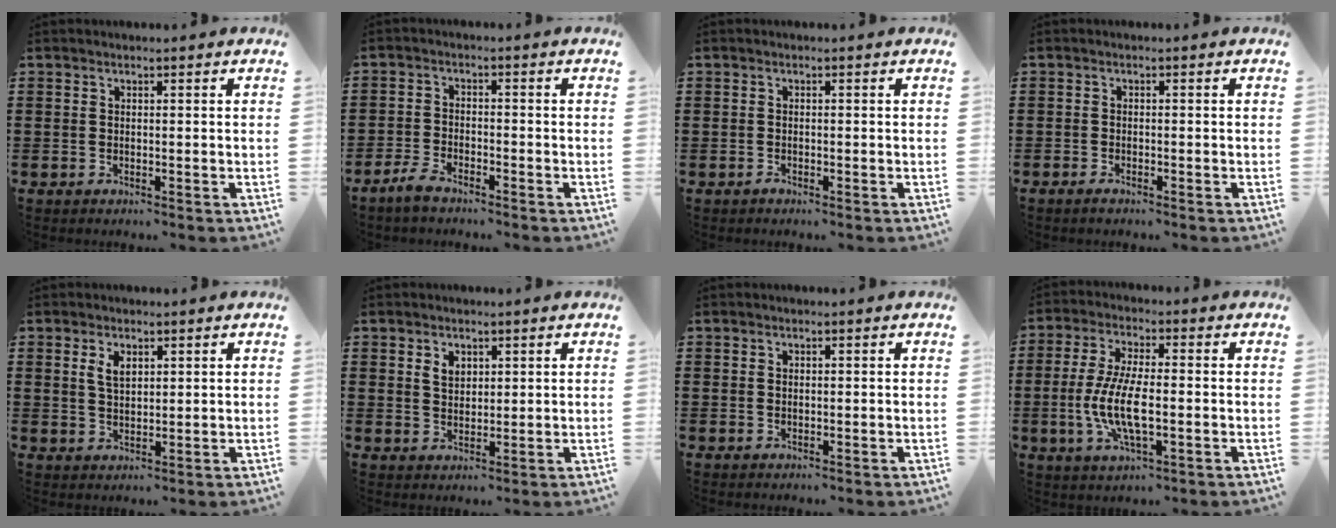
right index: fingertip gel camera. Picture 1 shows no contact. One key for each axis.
{"total": 2.8, "fx": -2.5, "fy": 0.7, "fz": 0.9, "tx": -0.034, "ty": 0.004, "tz": -0.056}
{"total": 0.6, "fx": -0.5, "fy": 0.2, "fz": 0.1, "tx": -0.002, "ty": 0.000, "tz": -0.011}
{"total": 0.9, "fx": -0.8, "fy": 0.2, "fz": 0.3, "tx": -0.009, "ty": -0.003, "tz": -0.015}
{"total": 2.9, "fx": 1.4, "fy": 1.5, "fz": 2.0, "tx": -0.044, "ty": 0.006, "tz": 0.024}
{"total": 2.5, "fx": 1.3, "fy": 1.8, "fz": 1.3, "tx": -0.031, "ty": 0.007, "tz": 0.023}
{"total": 0.5, "fx": 0.2, "fy": 0.4, "fz": 0.2, "tx": -0.005, "ty": 0.002, "tz": 0.004}
{"total": 9.0, "fx": -1.9, "fy": 3.1, "fz": 8.2, "tx": -0.180, "ty": -0.011, "tz": -0.039}